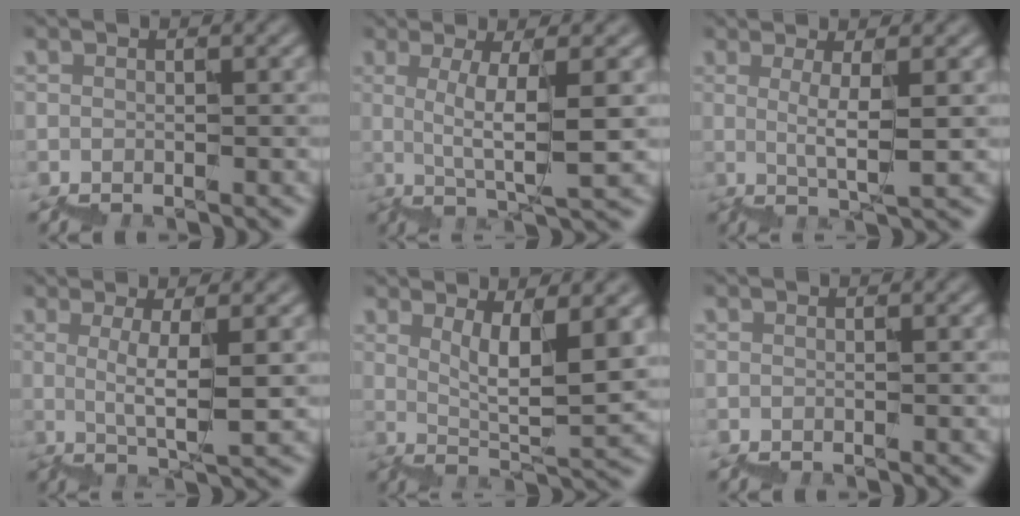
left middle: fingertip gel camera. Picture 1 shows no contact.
{"total": 4.0, "force": [1.6, 0.4, 3.7], "torque": [-0.065, 0.006, 0.034]}
{"total": 2.0, "force": [1.3, -0.1, 1.6], "torque": [-0.027, 0.003, 0.026]}
{"total": 2.6, "force": [1.4, 0.1, 2.2], "torque": [-0.037, 0.006, 0.031]}
{"total": 5.5, "force": [3.0, 1.0, 4.4], "torque": [-0.072, -0.003, 0.066]}
{"total": 0.0}